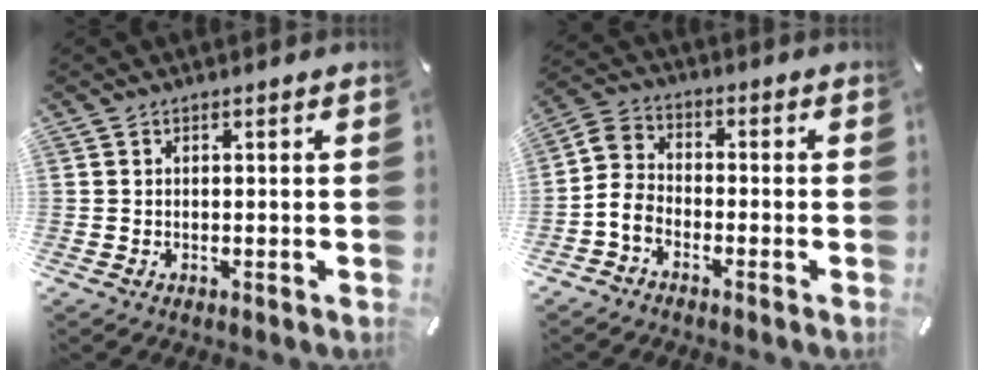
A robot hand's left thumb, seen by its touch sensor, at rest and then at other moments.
{"total": 5.8, "force": [-3.7, 3.6, 2.7], "torque": [-0.070, 0.008, -0.073]}